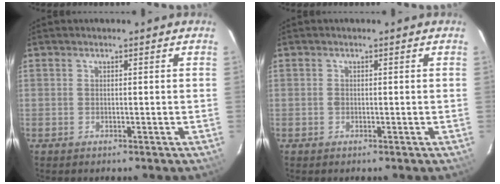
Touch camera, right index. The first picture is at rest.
{"total": 0.6, "force": [-0.1, 0.5, 0.3], "torque": [-0.004, 0.001, -0.004]}